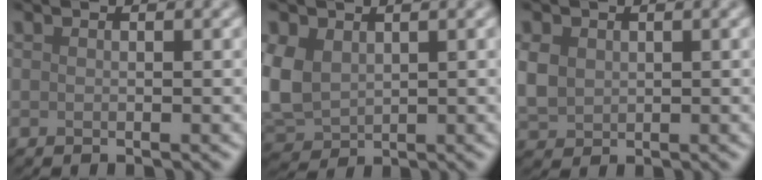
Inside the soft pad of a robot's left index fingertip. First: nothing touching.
{"total": 3.9, "force": [0.8, 2.9, 2.6], "torque": [-0.082, 0.000, 0.020]}
{"total": 1.7, "force": [0.5, 1.5, 0.8], "torque": [-0.039, -0.001, 0.017]}